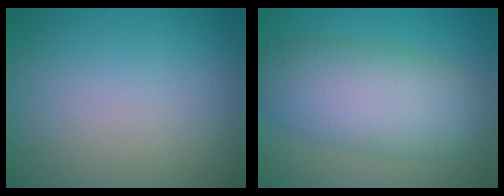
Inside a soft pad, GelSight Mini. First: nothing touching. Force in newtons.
{"total": 7.9, "press": 7.9, "slide": 0.2}